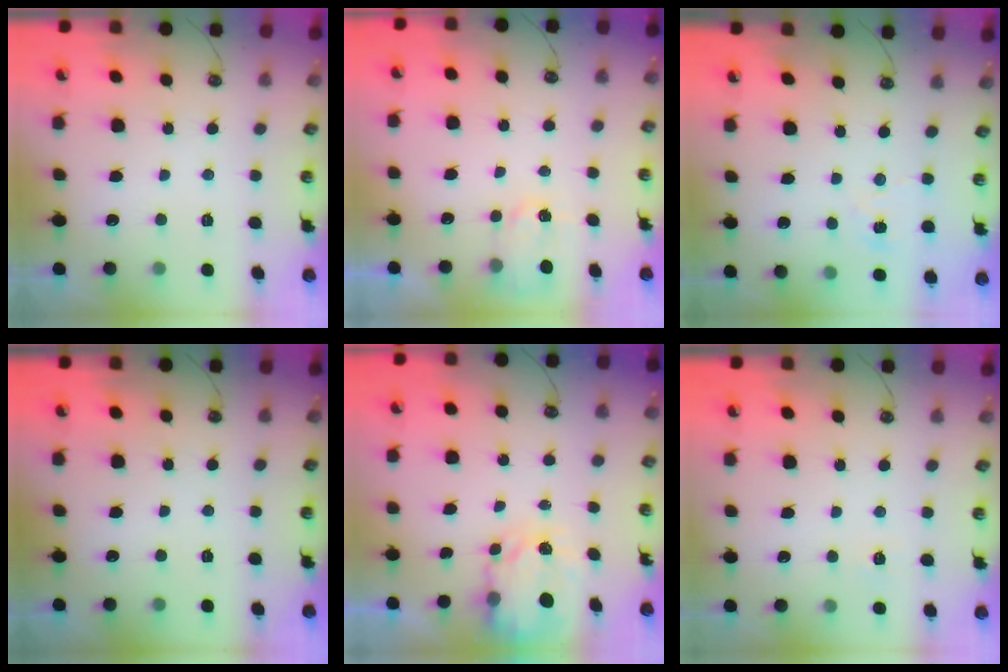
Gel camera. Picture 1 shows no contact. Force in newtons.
{"total": 2.9, "press": 2.9, "slide": 0.4}
{"total": 3.7, "press": 3.7, "slide": 0.4}
{"total": 0.0}
{"total": 3.8, "press": 3.8, "slide": 0.0}
{"total": 5.0, "press": 5.0, "slide": 0.5}